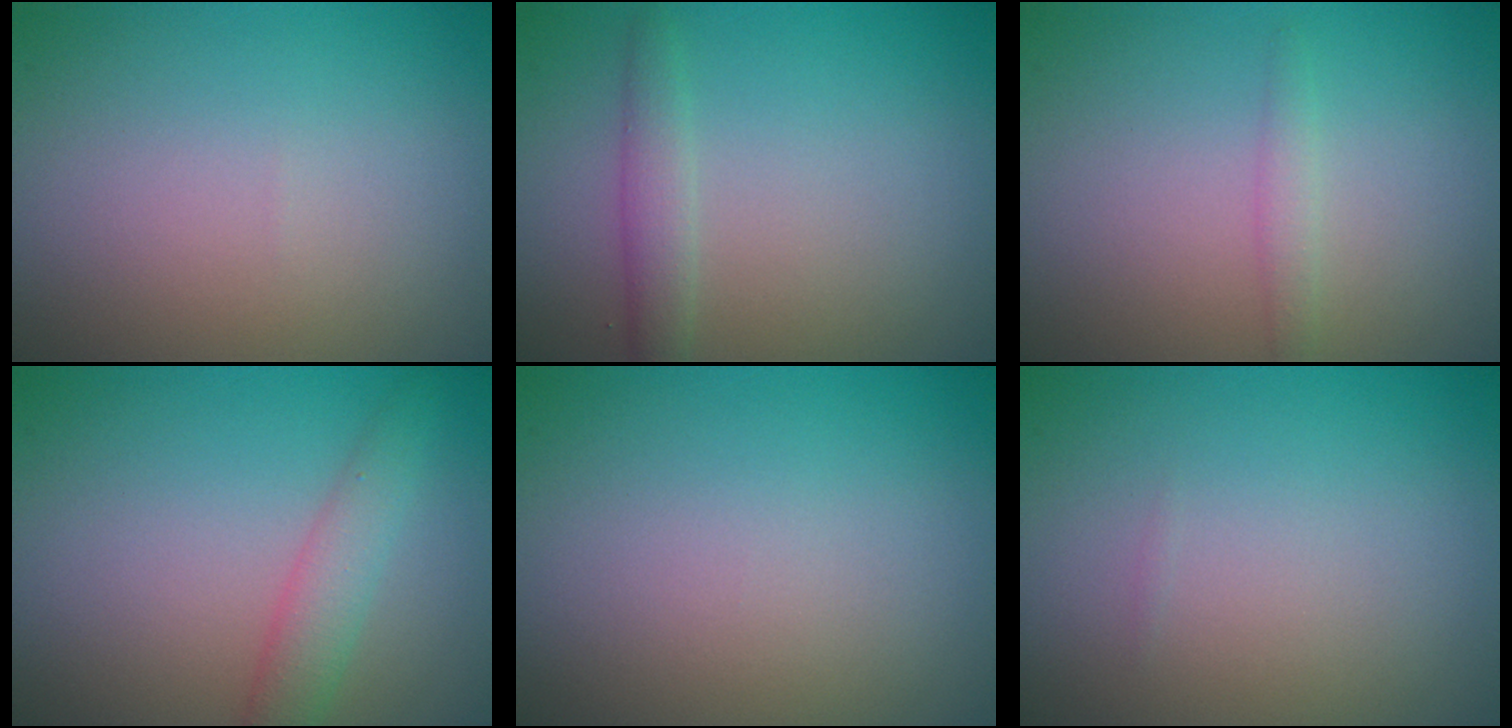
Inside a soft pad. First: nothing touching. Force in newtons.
{"total": 1.9, "press": 1.8, "slide": 0.1}
{"total": 1.1, "press": 1.1, "slide": 0.0}
{"total": 2.7, "press": 2.7, "slide": 0.2}
{"total": 0.0}
{"total": 0.0}